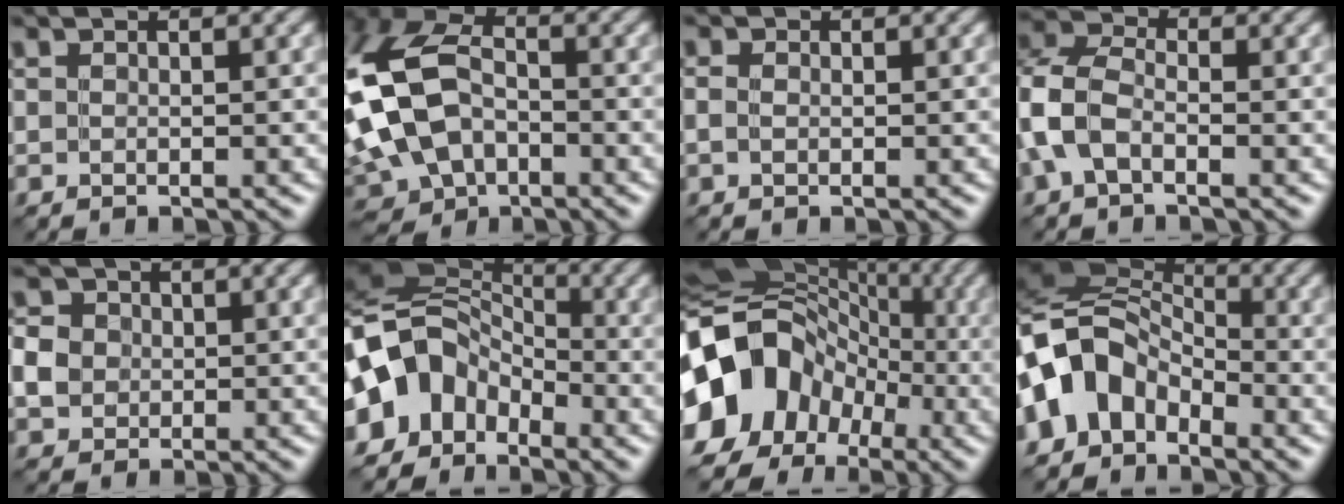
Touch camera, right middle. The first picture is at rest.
{"total": 13.6, "force": [-2.7, 9.2, 9.7], "torque": [-0.211, 0.005, -0.065]}
{"total": 0.9, "force": [-0.3, 0.6, 0.6], "torque": [-0.011, 0.001, -0.009]}
{"total": 4.3, "force": [-1.4, 2.8, 2.9], "torque": [-0.072, 0.008, -0.041]}
{"total": 3.1, "force": [-0.5, 2.8, 1.2], "torque": [-0.025, 0.004, -0.012]}
{"total": 9.3, "force": [-3.9, 6.9, 4.9], "torque": [-0.083, 0.007, -0.095]}
{"total": 16.3, "force": [-4.8, 13.4, 7.8], "torque": [-0.151, 0.002, -0.104]}
{"total": 9.2, "force": [-3.2, 6.4, 5.7], "torque": [-0.096, 0.012, -0.085]}